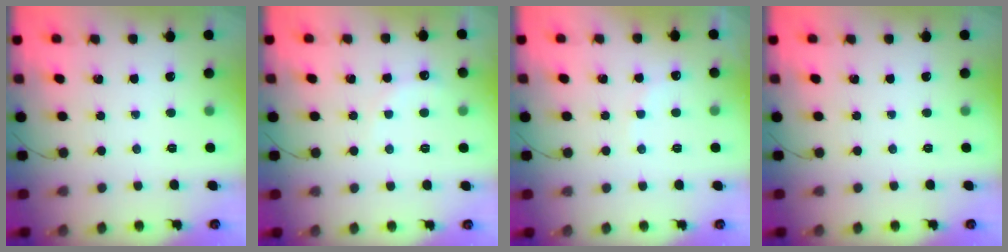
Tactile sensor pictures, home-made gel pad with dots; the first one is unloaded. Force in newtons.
{"total": 3.0, "press": 2.9, "slide": 0.8}
{"total": 5.9, "press": 5.9, "slide": 1.0}
{"total": 0.0}